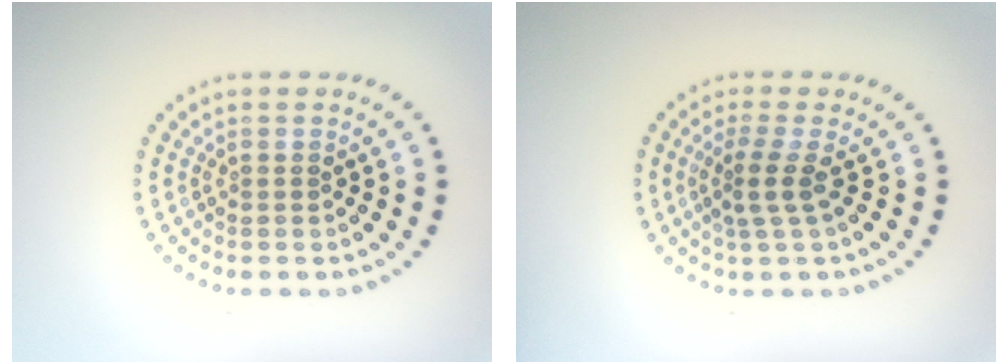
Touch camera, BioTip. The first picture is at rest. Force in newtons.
{"total": 2.3, "press": 1.6, "slide": 1.7}